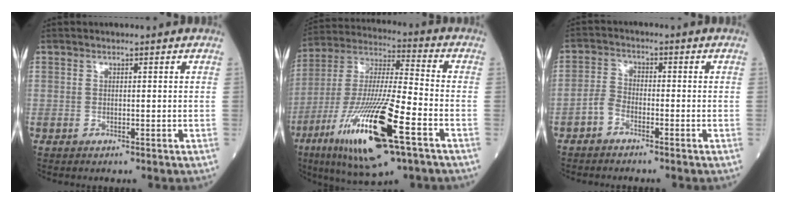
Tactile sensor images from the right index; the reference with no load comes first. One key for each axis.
{"total": 21.6, "fx": -9.7, "fy": 2.8, "fz": 19.1, "tx": -0.391, "ty": -0.042, "tz": -0.171}
{"total": 2.9, "fx": -2.0, "fy": 1.5, "fz": 1.4, "tx": -0.032, "ty": 0.004, "tz": -0.042}